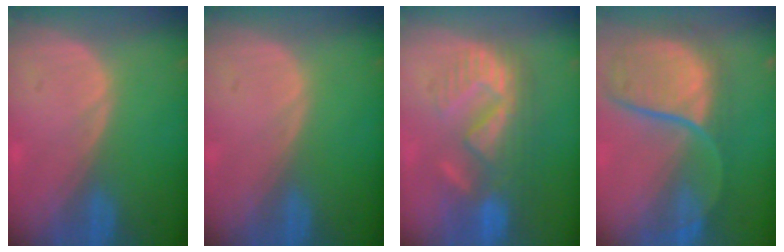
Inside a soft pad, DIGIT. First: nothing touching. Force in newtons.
{"total": 0.0}
{"total": 9.4, "press": 9.0, "slide": 2.7}
{"total": 11.4, "press": 9.7, "slide": 5.9}